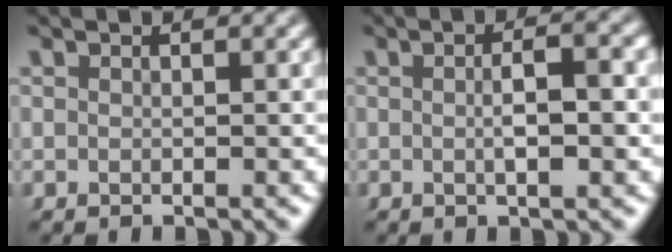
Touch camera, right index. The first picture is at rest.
{"total": 2.8, "force": [-0.2, 0.6, 2.7], "torque": [-0.039, 0.002, -0.005]}